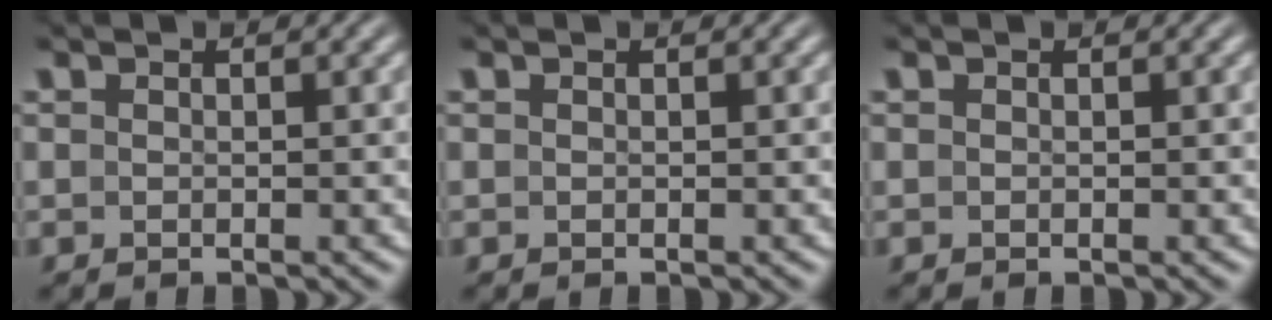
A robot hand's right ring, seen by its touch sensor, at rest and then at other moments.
{"total": 0.0}
{"total": 0.0}